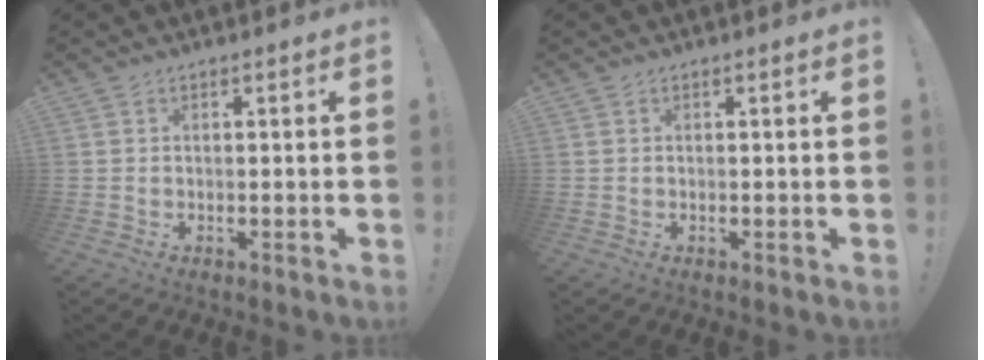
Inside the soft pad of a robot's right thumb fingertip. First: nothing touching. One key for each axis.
{"total": 0.0}